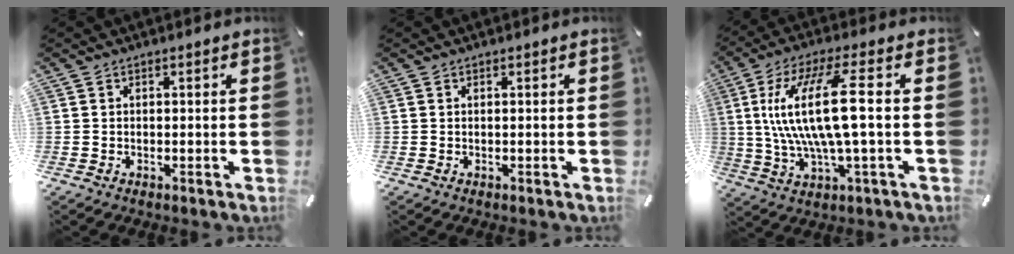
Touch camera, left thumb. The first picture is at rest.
{"total": 0.0}
{"total": 17.1, "force": [1.8, 3.5, 16.7], "torque": [-0.357, -0.012, 0.011]}